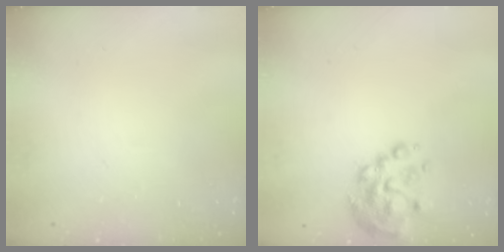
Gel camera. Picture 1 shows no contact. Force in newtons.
{"total": 8.8, "press": 8.4, "slide": 2.7}